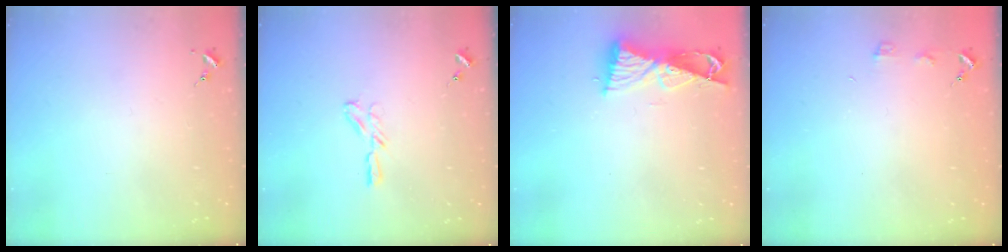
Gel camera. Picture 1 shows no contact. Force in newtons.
{"total": 4.4, "press": 4.3, "slide": 0.4}
{"total": 8.7, "press": 8.7, "slide": 1.0}
{"total": 3.4, "press": 3.4, "slide": 0.3}